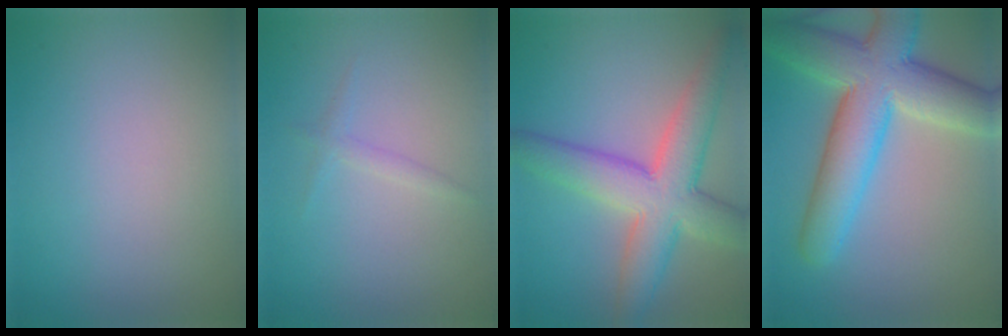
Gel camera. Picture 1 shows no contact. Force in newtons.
{"total": 1.0, "press": 1.0, "slide": 0.1}
{"total": 7.8, "press": 7.8, "slide": 0.5}
{"total": 10.1, "press": 10.0, "slide": 0.7}